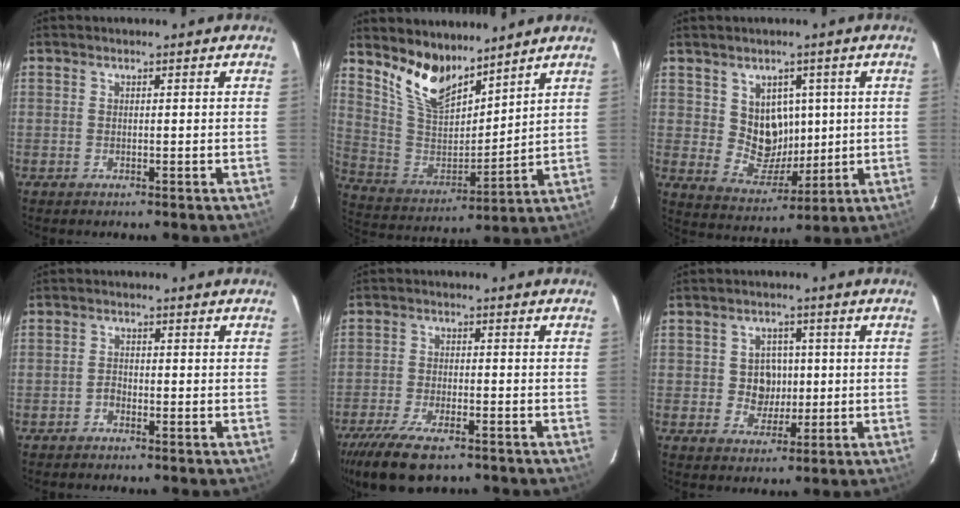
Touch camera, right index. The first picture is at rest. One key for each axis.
{"total": 12.8, "fx": 10.0, "fy": 5.1, "fz": 6.1, "tx": -0.128, "ty": -0.005, "tz": 0.204}
{"total": 8.4, "fx": 2.2, "fy": 7.4, "fz": 3.3, "tx": -0.058, "ty": 0.003, "tz": 0.055}
{"total": 1.3, "fx": -1.1, "fy": 0.7, "fz": 0.4, "tx": -0.007, "ty": 0.003, "tz": -0.021}
{"total": 12.4, "fx": -9.0, "fy": 4.3, "fz": 7.4, "tx": -0.174, "ty": -0.036, "tz": -0.161}
{"total": 5.4, "fx": 0.0, "fy": 5.0, "fz": 2.2, "tx": -0.042, "ty": 0.012, "tz": 0.007}